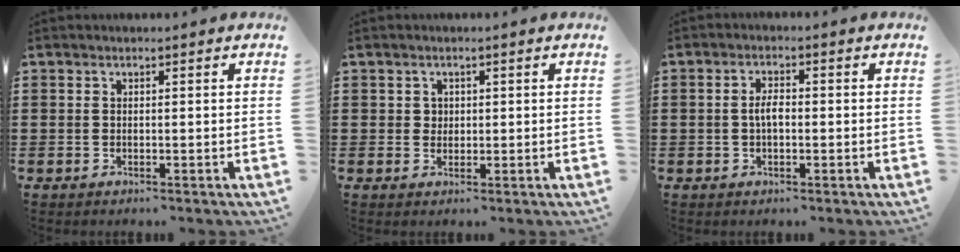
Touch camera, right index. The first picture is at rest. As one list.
[{"total": 1.4, "force": [0.4, 1.3, 0.3], "torque": [-0.010, 0.007, 0.007]}, {"total": 2.7, "force": [-0.2, 1.2, 2.4], "torque": [-0.053, 0.000, -0.008]}]